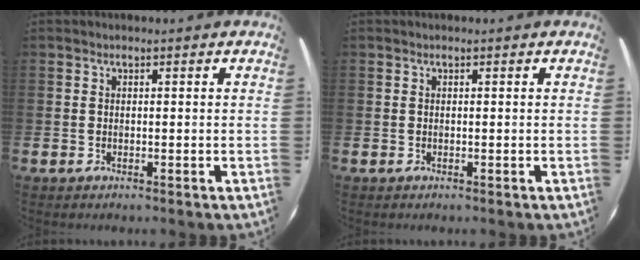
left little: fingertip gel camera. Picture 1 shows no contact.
{"total": 0.0}